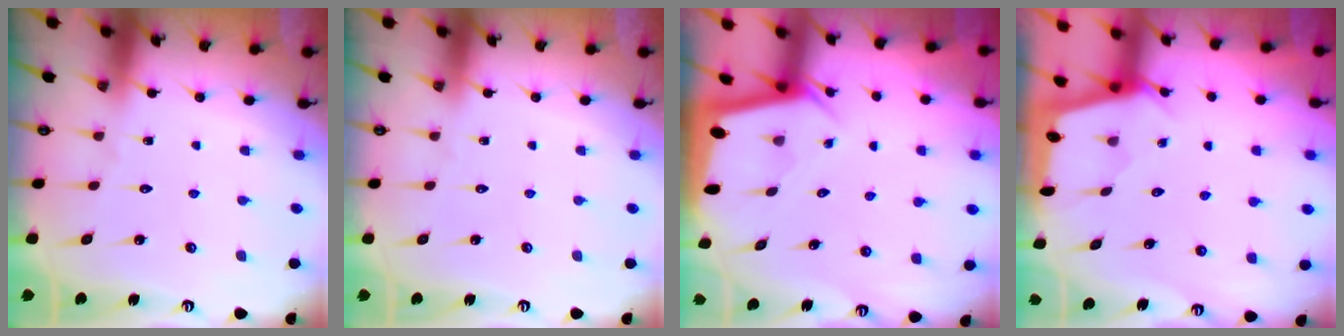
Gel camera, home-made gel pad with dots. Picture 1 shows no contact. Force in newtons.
{"total": 0.0}
{"total": 2.4, "press": 2.4, "slide": 0.1}
{"total": 2.3, "press": 2.3, "slide": 0.3}